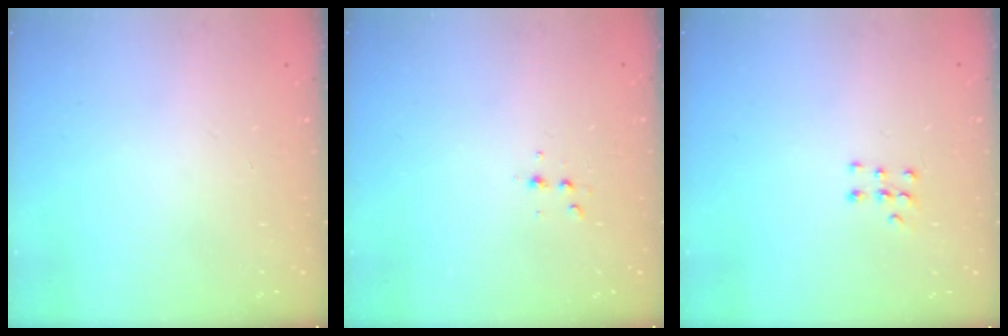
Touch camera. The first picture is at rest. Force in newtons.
{"total": 3.7, "press": 3.5, "slide": 1.1}
{"total": 5.5, "press": 5.5, "slide": 0.9}